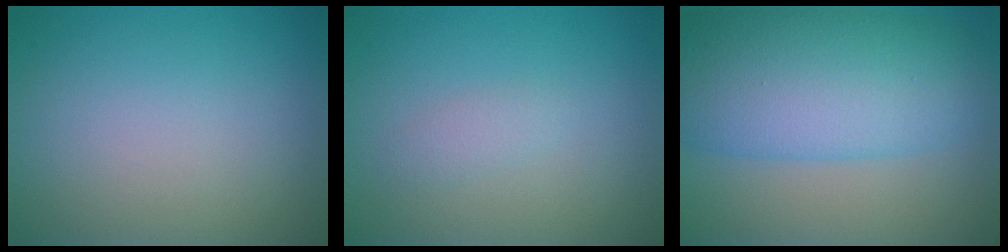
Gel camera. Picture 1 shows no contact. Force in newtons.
{"total": 1.1, "press": 1.1, "slide": 0.1}
{"total": 10.6, "press": 10.6, "slide": 0.1}